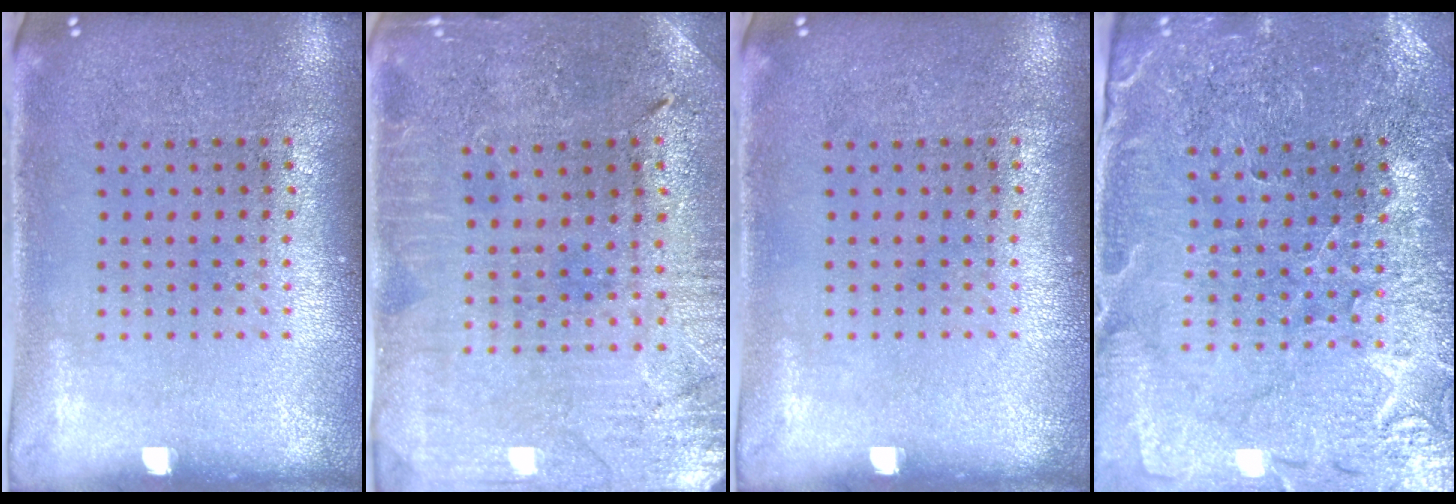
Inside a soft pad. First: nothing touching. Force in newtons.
{"total": 0.7, "press": 0.6, "slide": 0.3}
{"total": 0.0}
{"total": 1.5, "press": 1.5, "slide": 0.1}